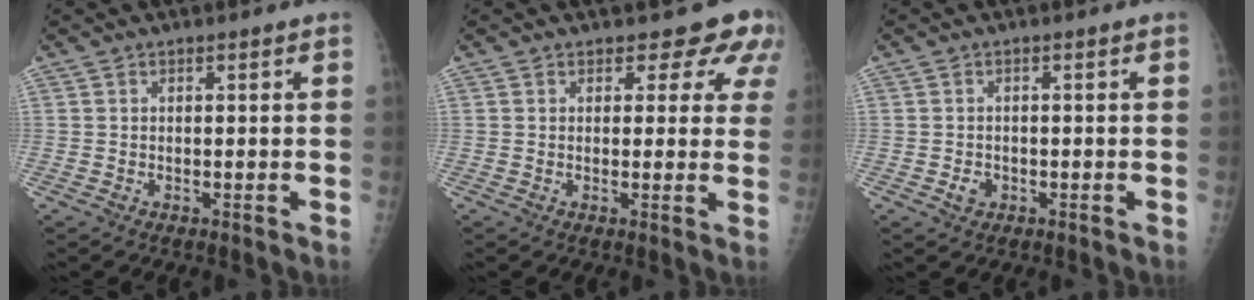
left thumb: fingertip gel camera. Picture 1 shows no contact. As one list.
[{"total": 6.9, "force": [5.4, 3.6, 2.2], "torque": [0.017, -0.025, 0.046]}, {"total": 1.6, "force": [-0.5, 1.3, 0.8], "torque": [-0.010, 0.004, -0.006]}]